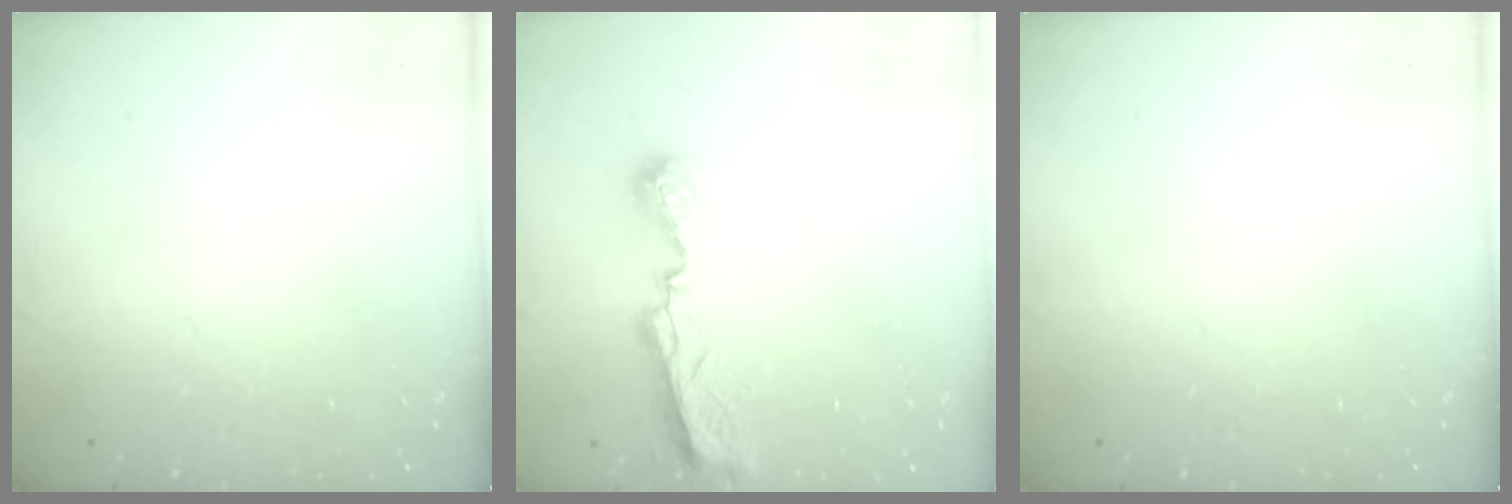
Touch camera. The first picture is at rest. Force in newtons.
{"total": 8.0, "press": 8.0, "slide": 0.4}
{"total": 0.0}